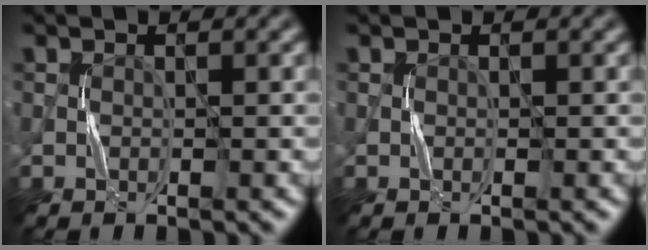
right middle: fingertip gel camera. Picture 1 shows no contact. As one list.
[{"total": 0.0}]